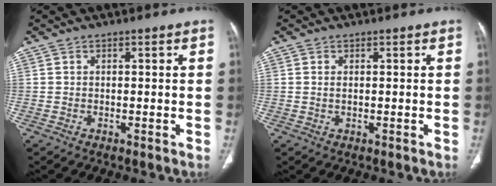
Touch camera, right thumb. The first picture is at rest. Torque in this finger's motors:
{"motor_torque": [-0.16, 0.14, -0.09, 0.20, 0.00]}